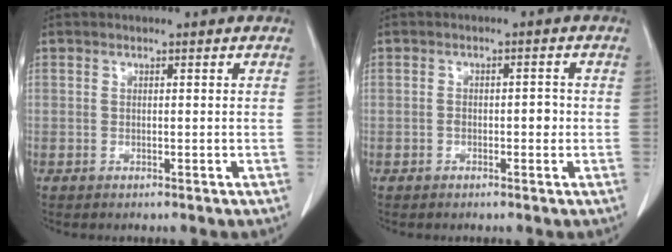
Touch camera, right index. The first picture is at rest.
{"total": 3.3, "force": [-0.7, 1.4, 2.8], "torque": [-0.043, 0.011, -0.008]}